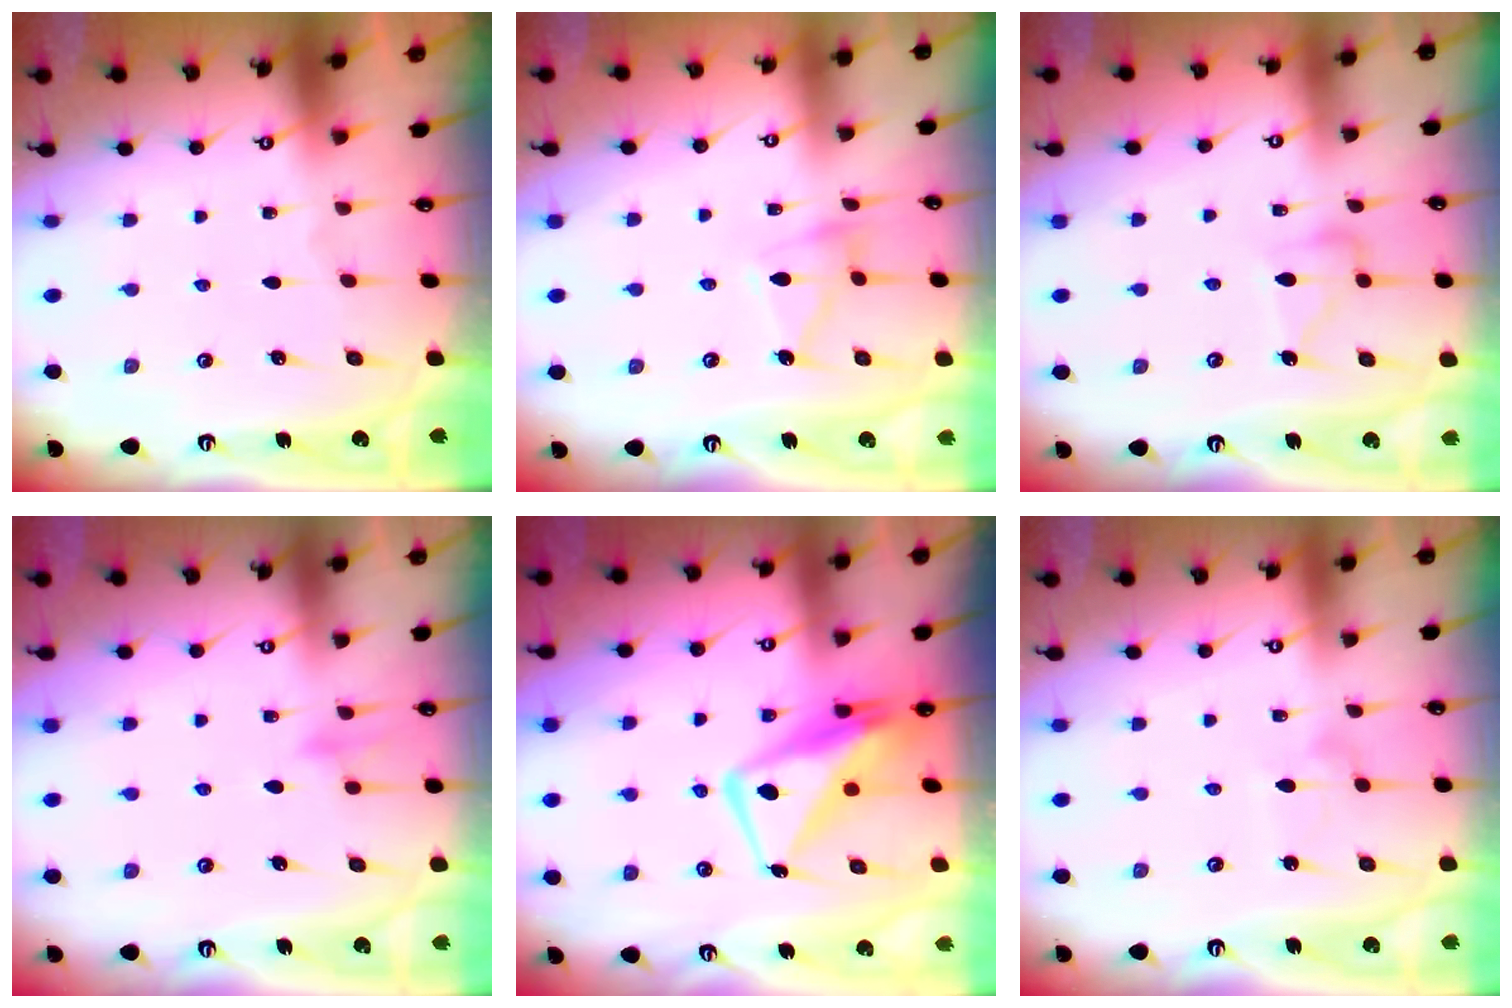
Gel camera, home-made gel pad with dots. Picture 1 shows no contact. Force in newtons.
{"total": 9.3, "press": 9.3, "slide": 0.6}
{"total": 8.8, "press": 8.8, "slide": 0.7}
{"total": 7.5, "press": 7.4, "slide": 0.6}
{"total": 11.9, "press": 11.8, "slide": 1.5}
{"total": 3.7, "press": 3.7, "slide": 0.2}